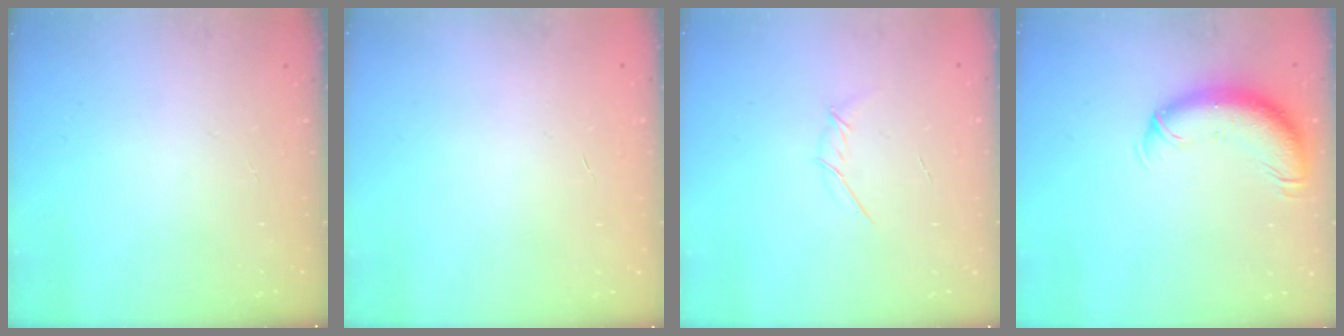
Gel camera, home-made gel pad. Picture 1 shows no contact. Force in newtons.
{"total": 0.0}
{"total": 4.2, "press": 4.1, "slide": 1.1}
{"total": 11.1, "press": 10.7, "slide": 2.7}